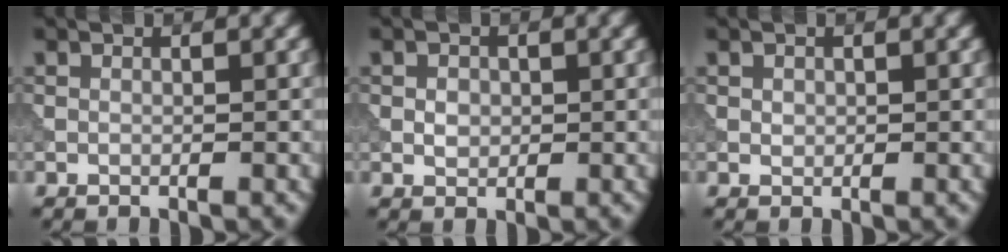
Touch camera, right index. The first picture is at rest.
{"total": 1.3, "force": [0.1, 1.1, 0.7], "torque": [-0.013, -0.001, 0.000]}
{"total": 0.5, "force": [0.2, 0.5, 0.2], "torque": [-0.002, -0.002, 0.005]}